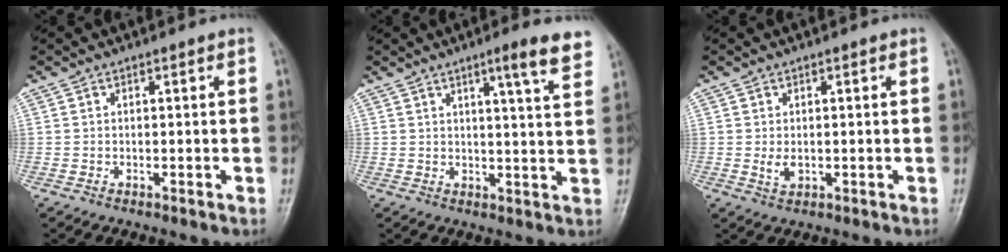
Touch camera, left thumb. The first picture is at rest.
{"total": 7.5, "force": [4.8, 0.5, 5.8], "torque": [-0.074, -0.026, 0.061]}
{"total": 2.5, "force": [0.1, 1.5, 2.0], "torque": [-0.032, -0.007, 0.006]}